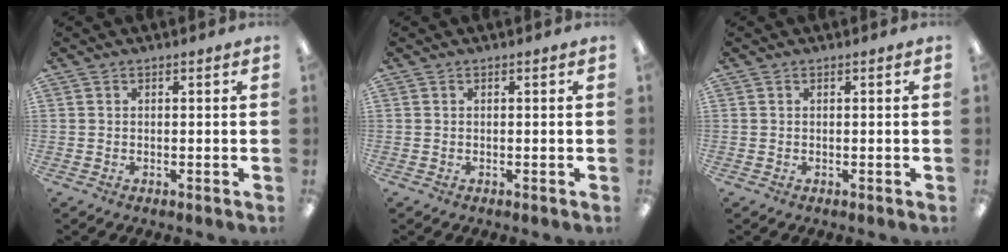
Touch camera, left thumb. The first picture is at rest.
{"total": 0.0}
{"total": 0.0}